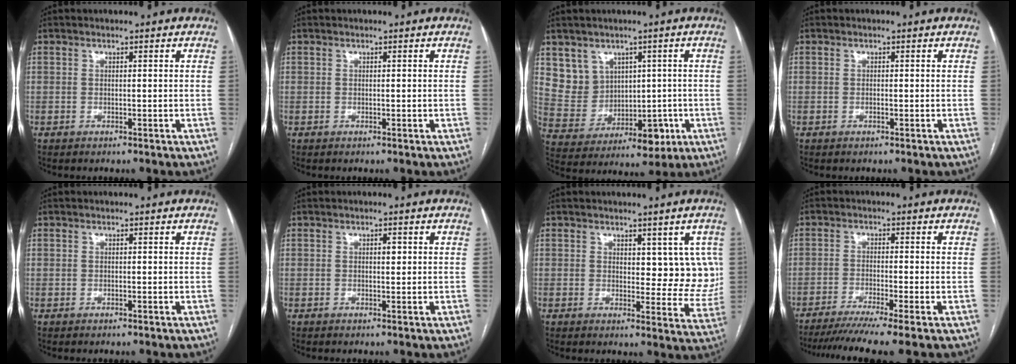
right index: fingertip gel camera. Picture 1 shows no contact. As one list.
[{"total": 0.0}, {"total": 9.3, "force": [2.6, 8.4, 2.8], "torque": [-0.050, 0.038, 0.077]}, {"total": 0.0}, {"total": 0.0}, {"total": 1.0, "force": [0.3, 0.5, 0.9], "torque": [-0.013, 0.002, 0.003]}, {"total": 7.0, "force": [2.3, 3.8, 5.3], "torque": [-0.036, -0.003, 0.029]}, {"total": 9.3, "force": [-7.4, -1.4, 5.5], "torque": [-0.076, -0.023, -0.114]}]